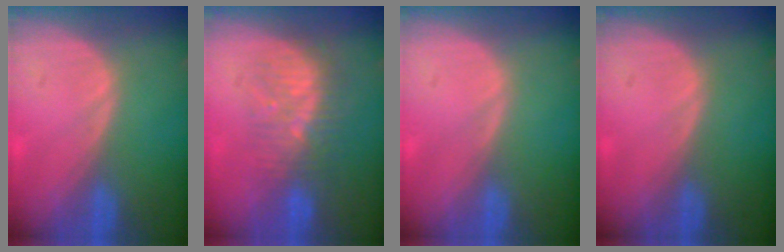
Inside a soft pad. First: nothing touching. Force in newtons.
{"total": 7.7, "press": 7.2, "slide": 2.6}
{"total": 0.0}
{"total": 0.0}